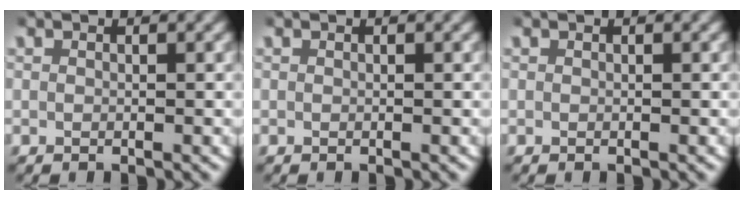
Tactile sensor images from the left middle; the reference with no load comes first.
{"total": 0.0}
{"total": 0.0}